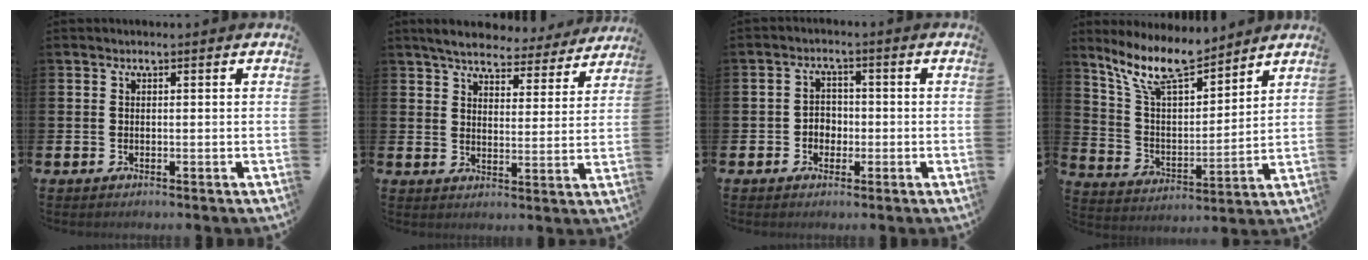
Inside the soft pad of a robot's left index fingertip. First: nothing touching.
{"total": 5.7, "force": [5.4, 1.1, 1.2], "torque": [-0.039, -0.036, 0.092]}
{"total": 2.7, "force": [-0.9, 2.3, 1.1], "torque": [-0.022, 0.007, -0.023]}
{"total": 10.6, "force": [9.1, 2.5, 4.8], "torque": [-0.132, -0.038, 0.167]}